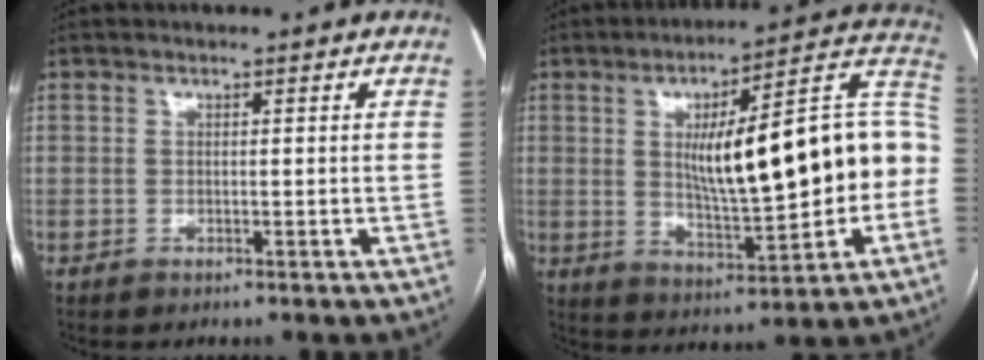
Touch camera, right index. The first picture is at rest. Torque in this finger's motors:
{"motor_torque": [1.65, 0.48, 1.05, 0.21]}